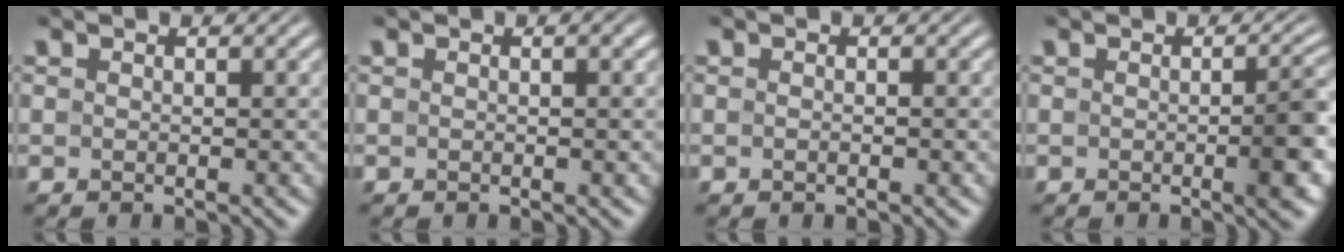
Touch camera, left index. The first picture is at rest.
{"total": 0.9, "force": [0.1, 0.0, 0.8], "torque": [-0.012, 0.003, 0.001]}
{"total": 0.7, "force": [-0.3, 0.2, 0.6], "torque": [-0.009, -0.001, -0.007]}
{"total": 3.5, "force": [-0.6, 0.6, 3.3], "torque": [-0.043, 0.001, -0.008]}